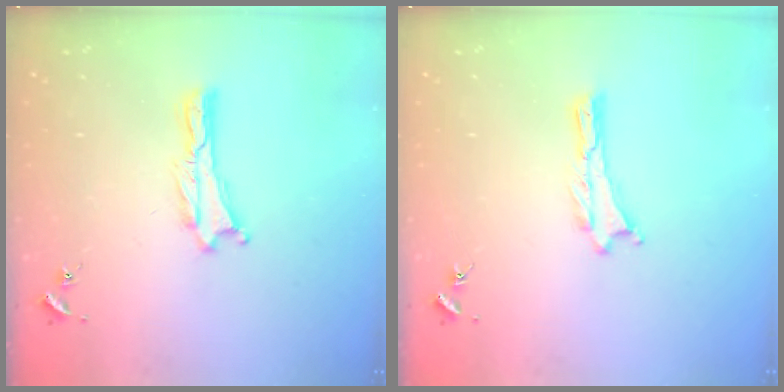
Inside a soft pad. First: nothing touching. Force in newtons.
{"total": 0.0}